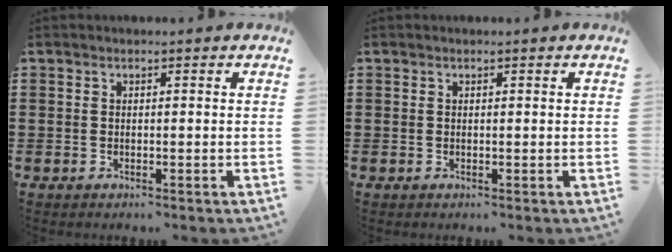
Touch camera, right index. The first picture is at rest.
{"total": 0.0}